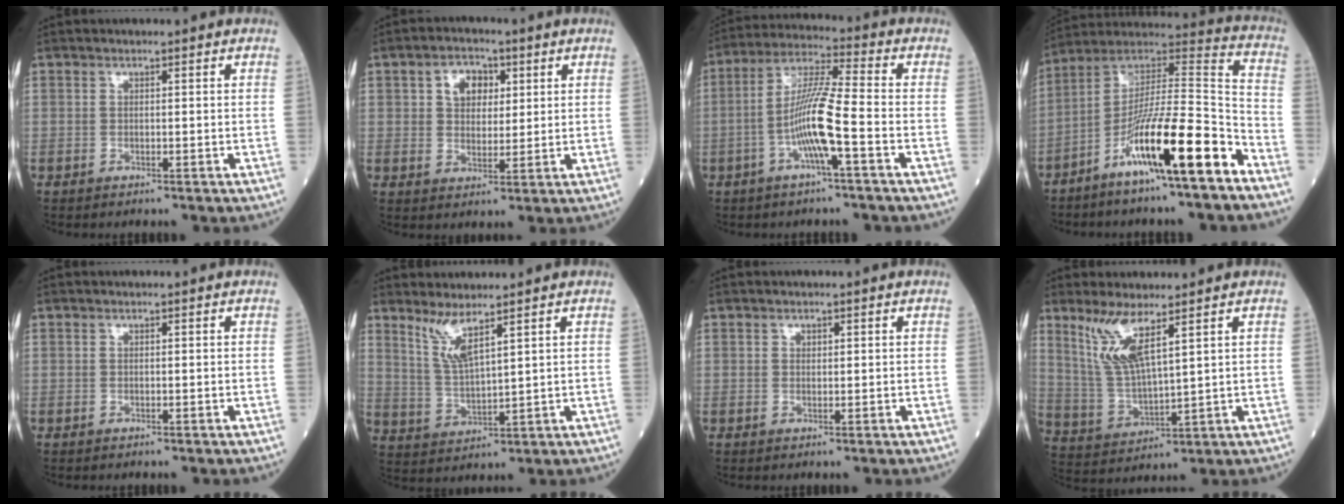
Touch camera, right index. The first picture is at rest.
{"total": 5.5, "force": [2.0, 3.8, 3.4], "torque": [-0.057, 0.014, 0.035]}
{"total": 10.0, "force": [-3.0, 0.2, 9.5], "torque": [-0.190, 0.008, -0.062]}
{"total": 17.6, "force": [-9.5, 0.7, 14.7], "torque": [-0.262, -0.002, -0.169]}
{"total": 0.0}
{"total": 5.3, "force": [3.7, 0.1, 3.8], "torque": [-0.081, -0.016, 0.082]}
{"total": 0.6, "force": [0.3, 0.4, 0.3], "torque": [-0.002, -0.002, 0.004]}
{"total": 8.3, "force": [5.0, 1.0, 6.5], "torque": [-0.146, -0.006, 0.110]}